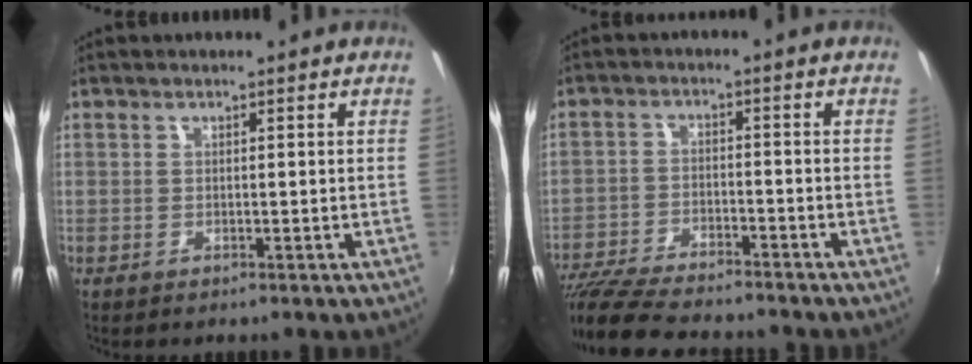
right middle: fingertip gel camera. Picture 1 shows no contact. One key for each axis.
{"total": 14.0, "fx": -12.4, "fy": 2.3, "fz": 6.1, "tx": -0.138, "ty": -0.027, "tz": -0.213}